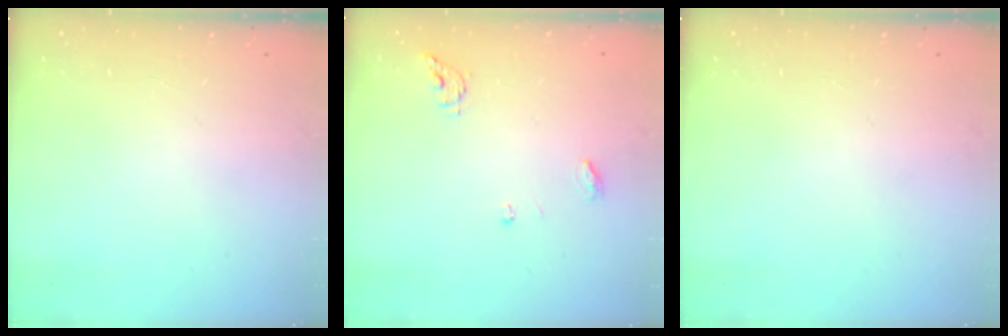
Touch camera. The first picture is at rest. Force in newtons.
{"total": 5.2, "press": 5.2, "slide": 0.0}
{"total": 0.0}